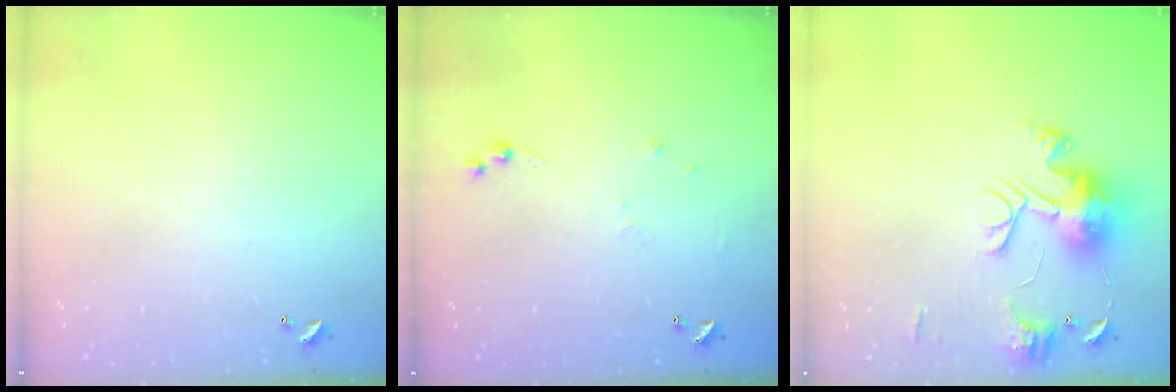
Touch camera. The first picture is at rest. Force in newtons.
{"total": 5.1, "press": 5.1, "slide": 0.6}
{"total": 13.5, "press": 13.5, "slide": 1.0}